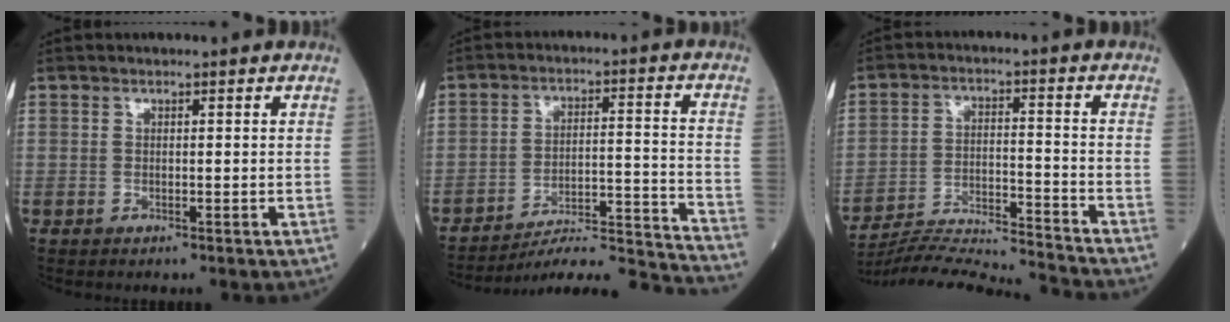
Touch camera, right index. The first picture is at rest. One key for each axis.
{"total": 18.6, "fx": -18.2, "fy": -2.2, "fz": 3.5, "tx": -0.030, "ty": 0.005, "tz": -0.263}
{"total": 15.3, "fx": -15.0, "fy": -1.6, "fz": 2.7, "tx": -0.052, "ty": 0.000, "tz": -0.240}